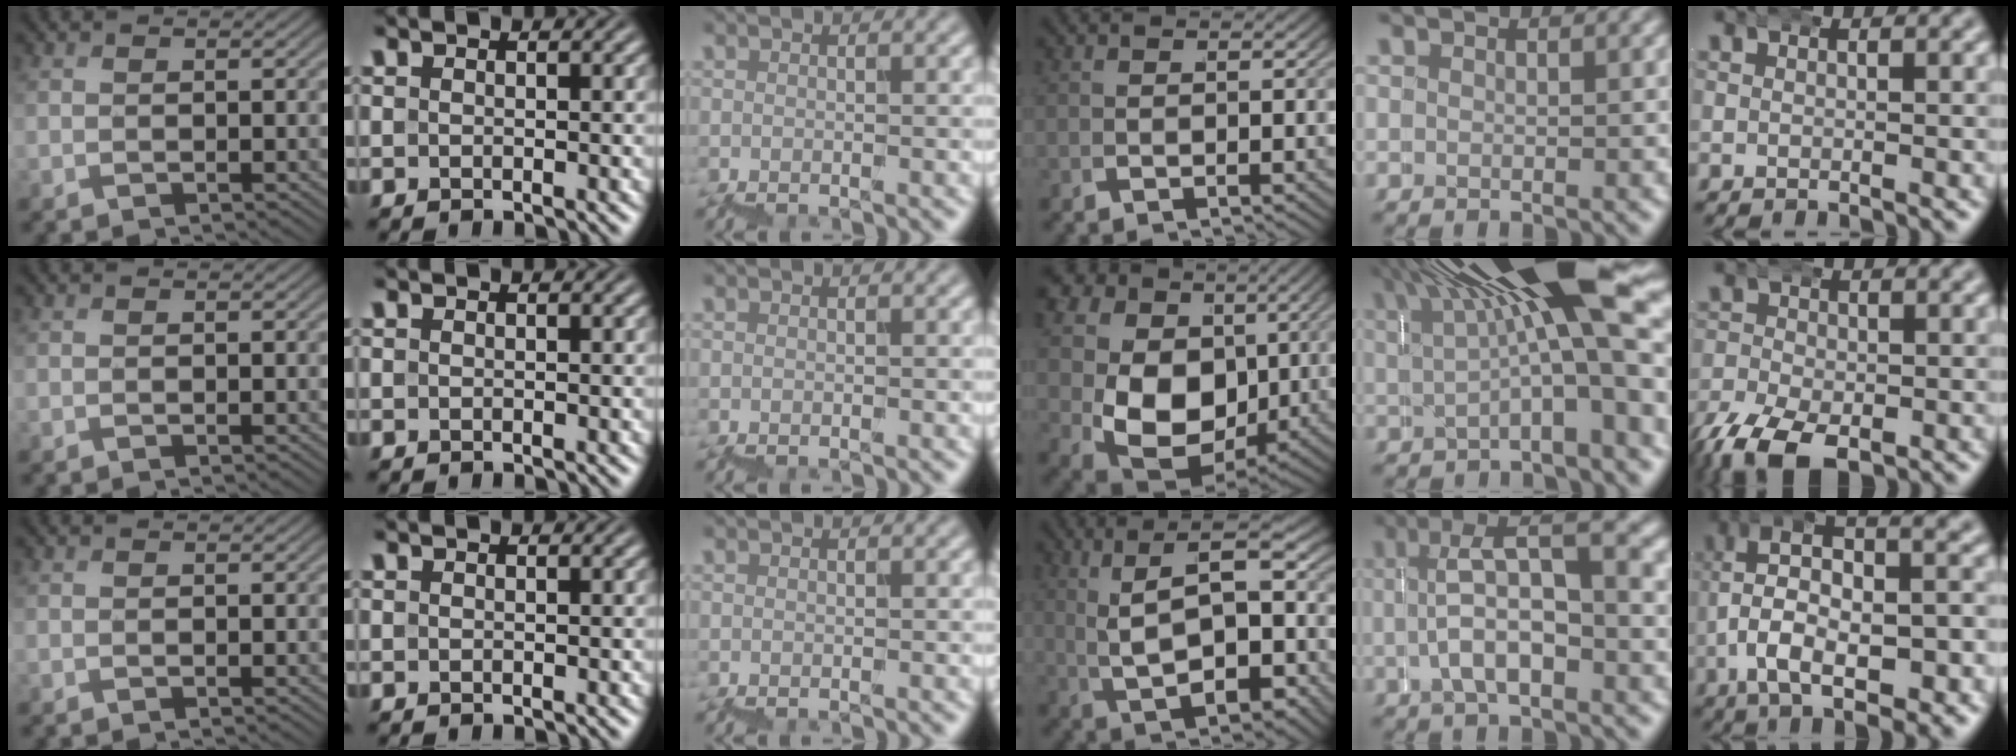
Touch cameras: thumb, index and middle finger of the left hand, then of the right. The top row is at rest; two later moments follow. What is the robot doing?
{"motion": "wrap", "object": "bubble wrap"}